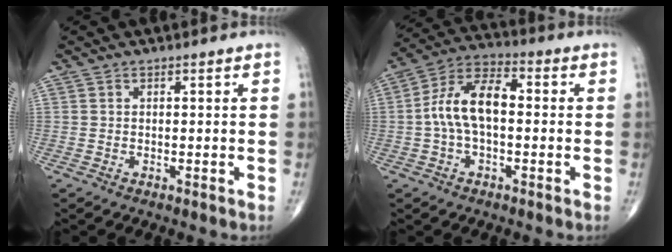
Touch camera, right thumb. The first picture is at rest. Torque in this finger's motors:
{"motor_torque": [0.17, 0.16, 0.72, 0.02, 0.22]}